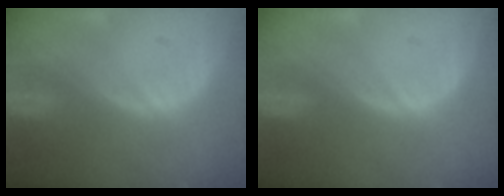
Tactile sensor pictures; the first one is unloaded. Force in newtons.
{"total": 0.0}